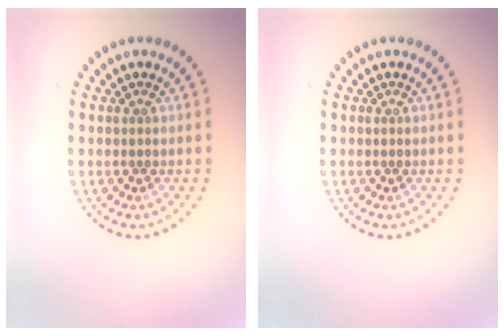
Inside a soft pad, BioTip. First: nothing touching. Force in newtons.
{"total": 0.0}